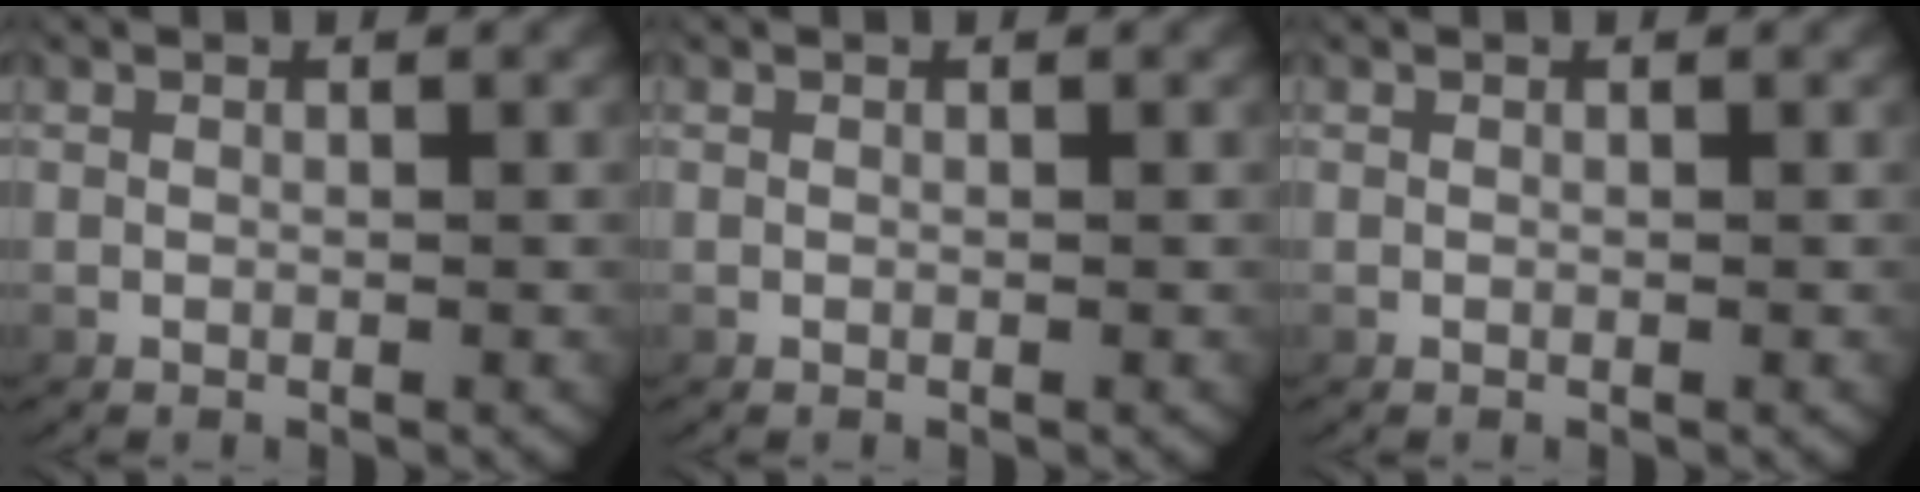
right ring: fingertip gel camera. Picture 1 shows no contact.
{"total": 0.0}
{"total": 0.0}